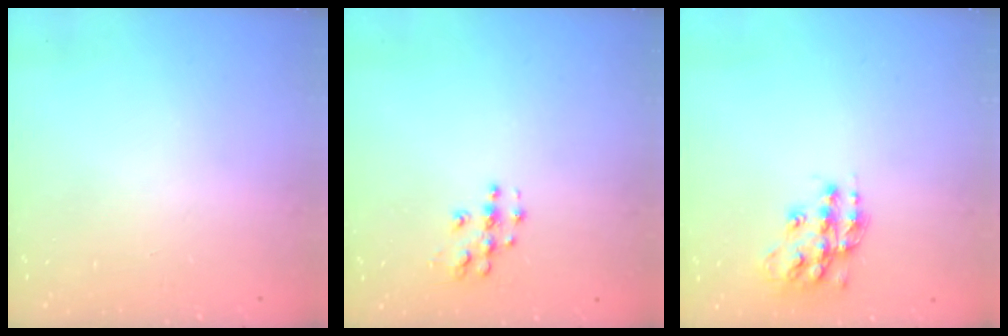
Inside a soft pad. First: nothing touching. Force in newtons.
{"total": 6.1, "press": 6.1, "slide": 0.3}
{"total": 13.8, "press": 13.8, "slide": 0.8}